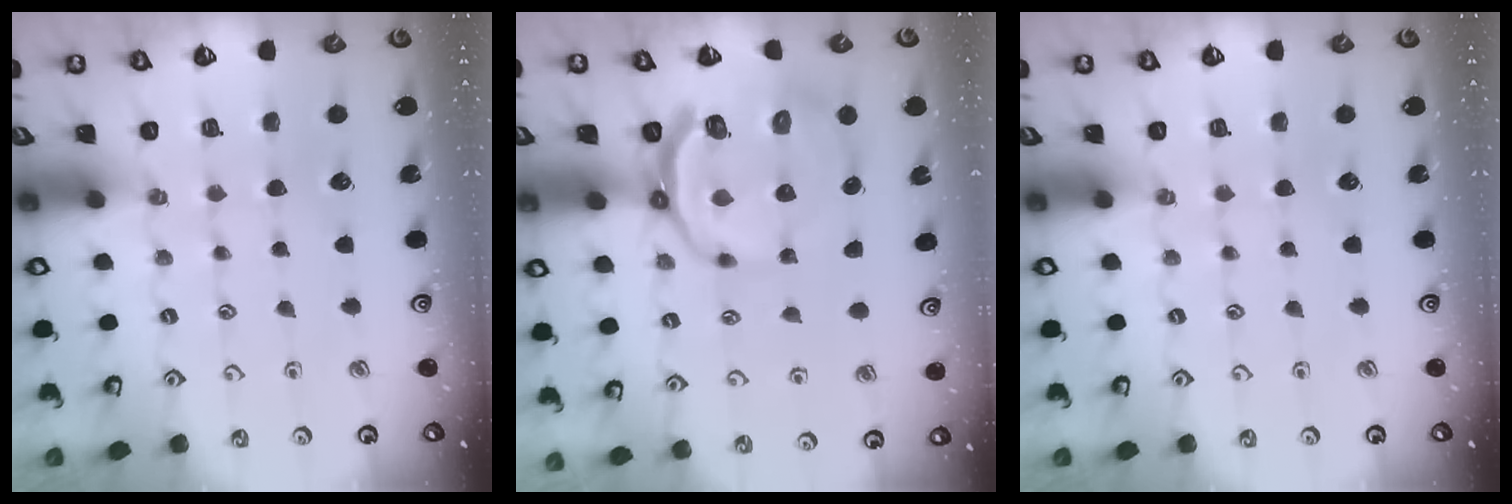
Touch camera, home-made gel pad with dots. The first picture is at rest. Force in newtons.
{"total": 10.1, "press": 9.4, "slide": 3.6}
{"total": 0.0}